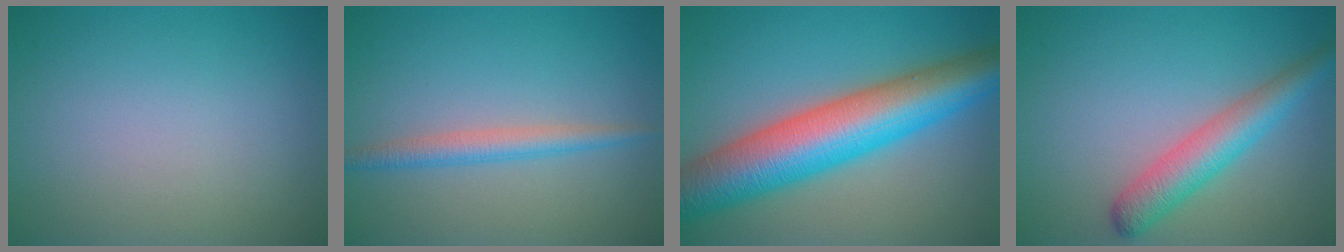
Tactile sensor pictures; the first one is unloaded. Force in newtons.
{"total": 2.3, "press": 2.3, "slide": 0.1}
{"total": 11.5, "press": 11.5, "slide": 0.3}
{"total": 4.3, "press": 4.3, "slide": 0.1}